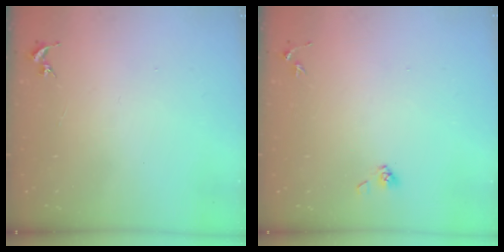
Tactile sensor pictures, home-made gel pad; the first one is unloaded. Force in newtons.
{"total": 3.9, "press": 3.5, "slide": 1.7}